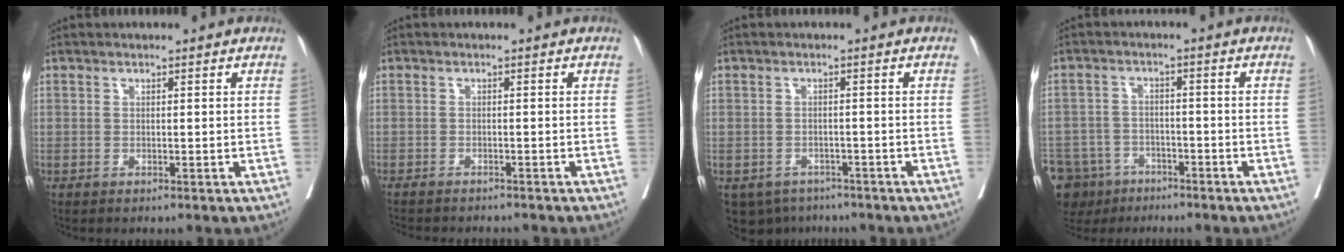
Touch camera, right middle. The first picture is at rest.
{"total": 7.0, "force": [-6.4, 1.6, 2.3], "torque": [-0.028, -0.005, -0.087]}
{"total": 5.8, "force": [-4.1, 4.0, 0.8], "torque": [-0.013, 0.001, -0.055]}
{"total": 11.1, "force": [-7.7, 7.5, 2.8], "torque": [-0.075, -0.001, -0.120]}